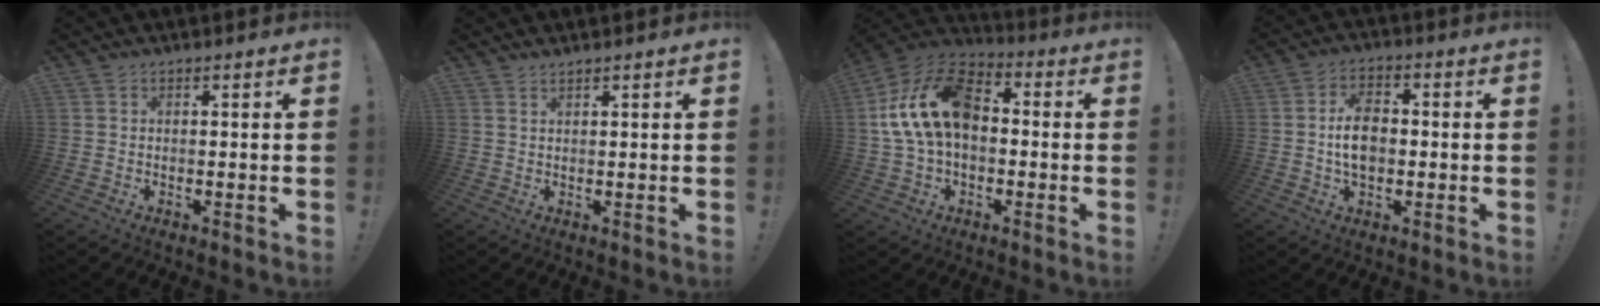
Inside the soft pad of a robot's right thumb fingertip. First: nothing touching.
{"total": 1.0, "force": [0.9, -0.1, 0.4], "torque": [-0.003, -0.002, 0.017]}
{"total": 19.0, "force": [2.4, 12.2, 14.3], "torque": [-0.258, 0.015, 0.051]}
{"total": 8.9, "force": [-0.4, 6.0, 6.6], "torque": [-0.107, 0.003, -0.011]}